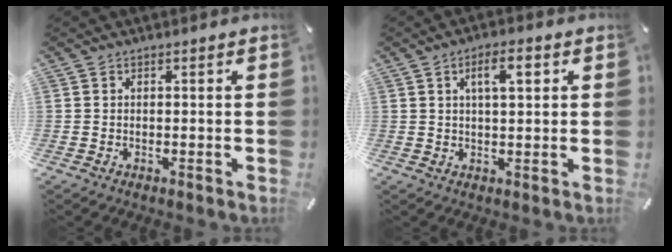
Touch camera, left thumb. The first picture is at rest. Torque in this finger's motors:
{"motor_torque": [-0.03, 0.40, 0.93, -0.33, 0.30]}